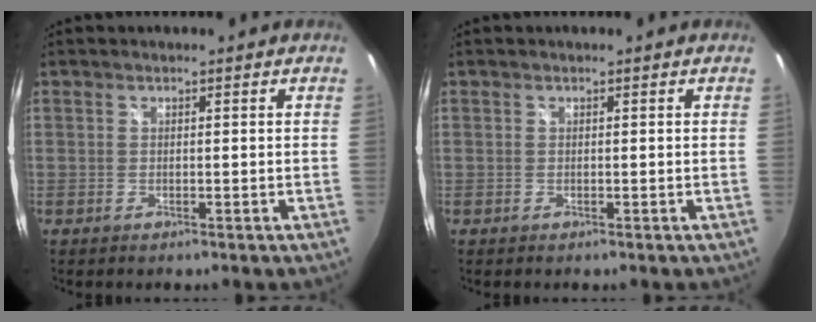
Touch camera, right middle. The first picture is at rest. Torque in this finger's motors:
{"motor_torque": [0.00, 0.00, 0.00, 0.00]}